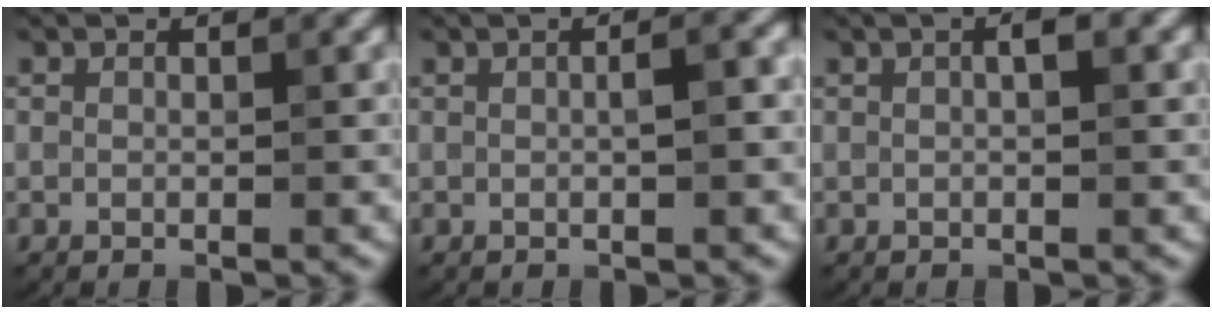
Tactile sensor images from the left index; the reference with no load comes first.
{"total": 1.9, "force": [0.0, 0.4, 1.8], "torque": [-0.027, 0.005, 0.001]}
{"total": 1.6, "force": [0.3, 0.3, 1.5], "torque": [-0.024, 0.004, 0.004]}